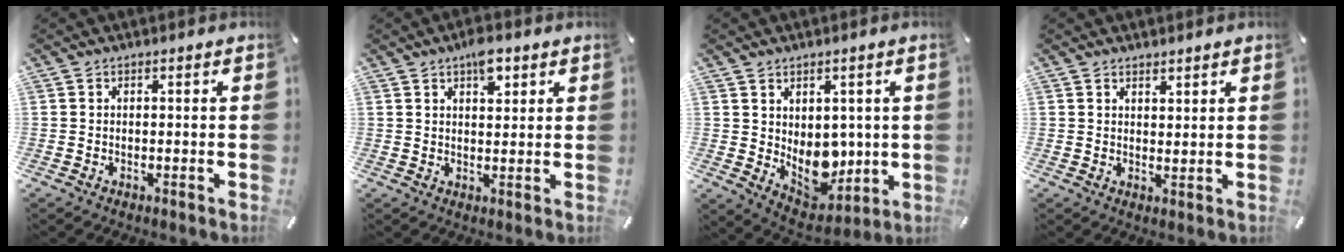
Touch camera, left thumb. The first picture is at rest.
{"total": 5.5, "force": [3.0, 2.8, 3.6], "torque": [-0.038, -0.010, 0.047]}
{"total": 8.8, "force": [1.2, 7.5, 4.5], "torque": [-0.033, -0.025, 0.033]}
{"total": 2.1, "force": [1.9, 0.7, 0.1], "torque": [0.004, -0.012, 0.035]}